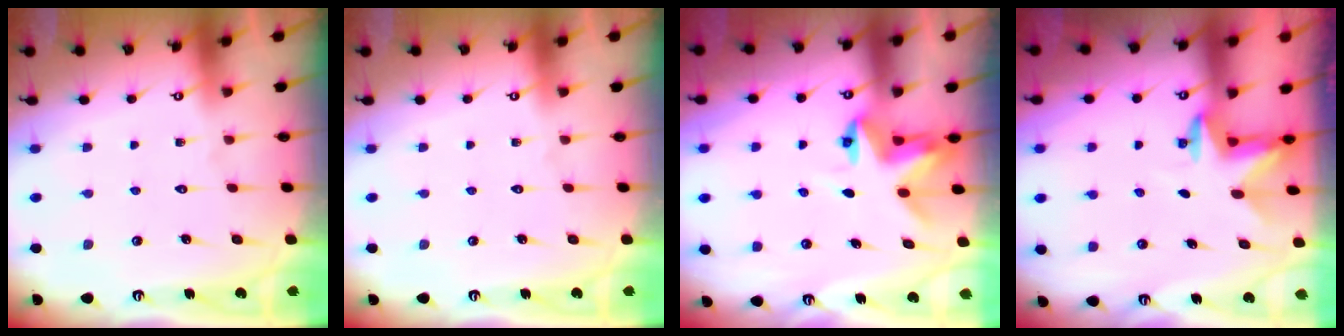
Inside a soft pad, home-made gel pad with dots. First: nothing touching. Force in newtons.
{"total": 0.0}
{"total": 4.2, "press": 4.2, "slide": 0.4}
{"total": 2.8, "press": 2.8, "slide": 0.7}